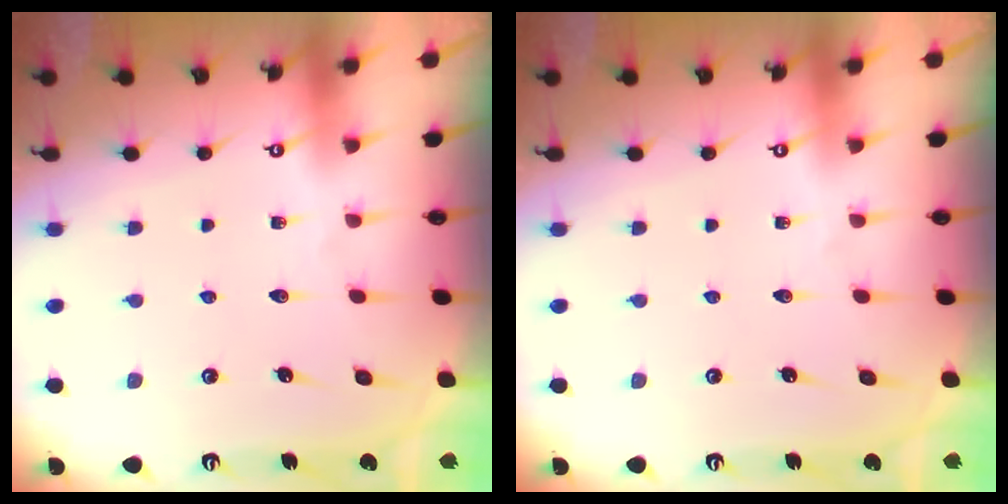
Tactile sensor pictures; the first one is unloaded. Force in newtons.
{"total": 0.0}